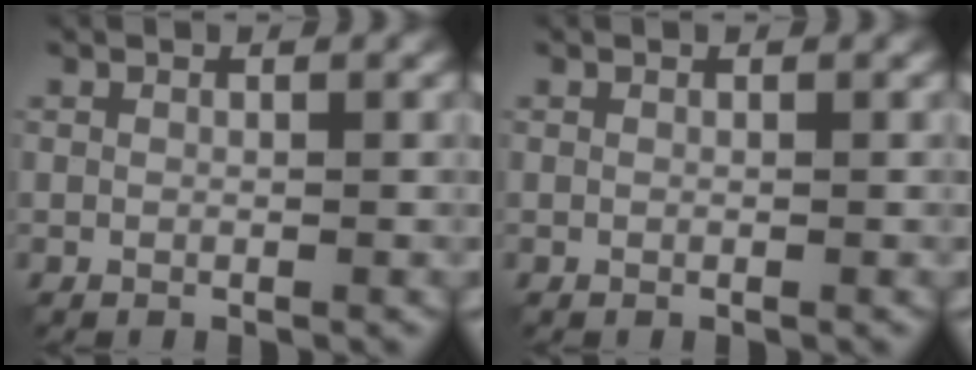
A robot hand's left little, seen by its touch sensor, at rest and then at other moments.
{"total": 0.0}